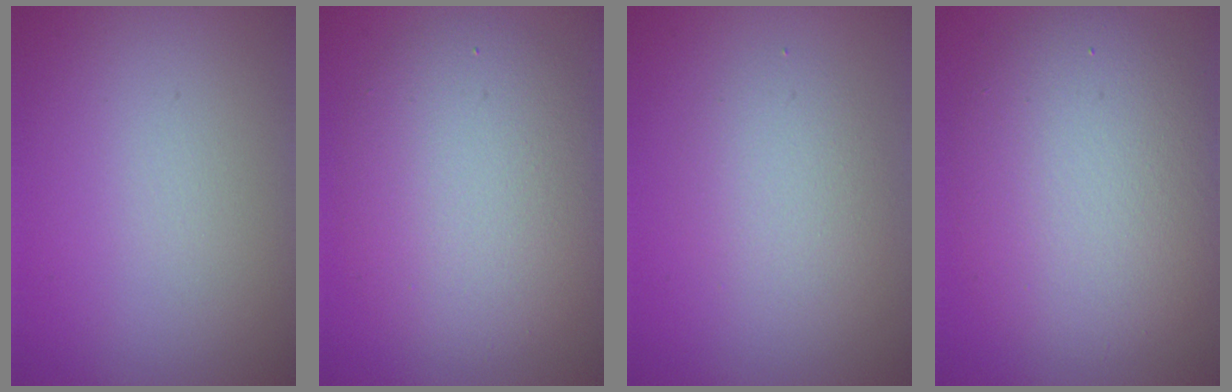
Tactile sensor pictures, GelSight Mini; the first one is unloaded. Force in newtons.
{"total": 7.6, "press": 7.6, "slide": 0.6}
{"total": 2.5, "press": 2.4, "slide": 0.1}
{"total": 8.5, "press": 8.4, "slide": 0.9}